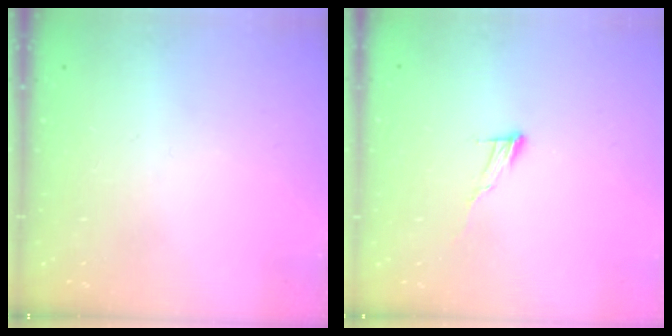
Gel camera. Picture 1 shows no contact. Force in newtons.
{"total": 6.1, "press": 6.1, "slide": 0.3}